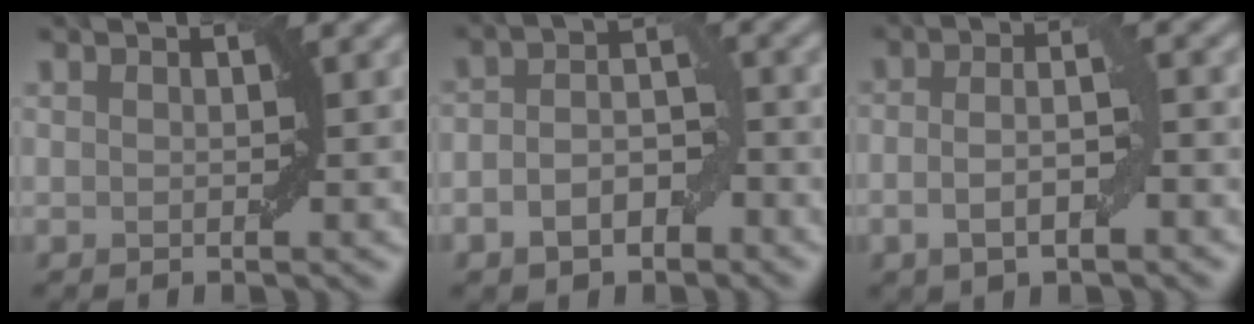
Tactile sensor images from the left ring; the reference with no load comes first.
{"total": 4.5, "force": [-2.1, 2.7, 3.0], "torque": [-0.048, 0.004, -0.041]}
{"total": 4.0, "force": [-1.3, 1.3, 3.5], "torque": [-0.066, 0.000, -0.027]}